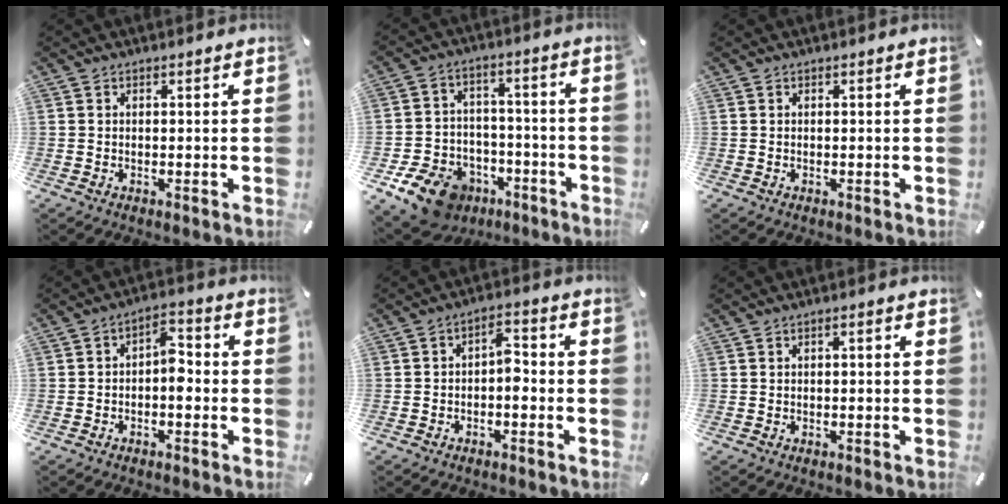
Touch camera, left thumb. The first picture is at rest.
{"total": 12.6, "force": [-7.9, 8.7, 4.7], "torque": [-0.070, 0.065, -0.132]}
{"total": 0.0}
{"total": 5.7, "force": [-1.5, 3.1, 4.5], "torque": [-0.071, 0.015, -0.030]}
{"total": 4.8, "force": [-1.6, 2.6, 3.8], "torque": [-0.066, 0.019, -0.031]}
{"total": 1.1, "force": [-0.4, 0.3, 1.0], "torque": [-0.018, 0.002, -0.007]}